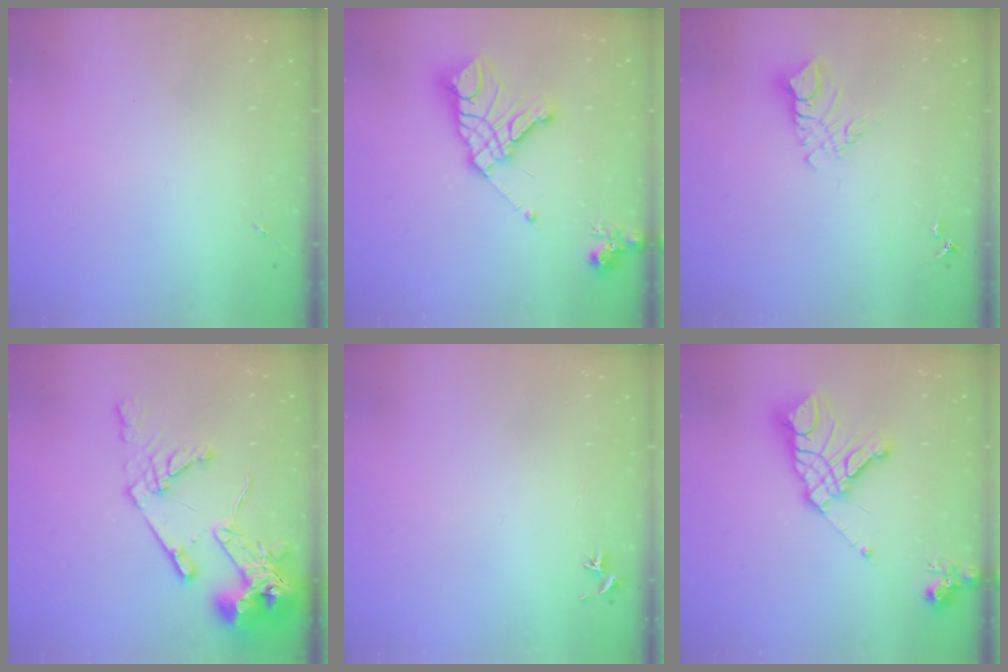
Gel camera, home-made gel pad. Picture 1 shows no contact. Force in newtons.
{"total": 17.2, "press": 17.0, "slide": 2.4}
{"total": 9.3, "press": 9.3, "slide": 0.9}
{"total": 16.7, "press": 16.5, "slide": 2.1}
{"total": 0.8, "press": 0.7, "slide": 0.3}
{"total": 17.2, "press": 17.0, "slide": 2.4}